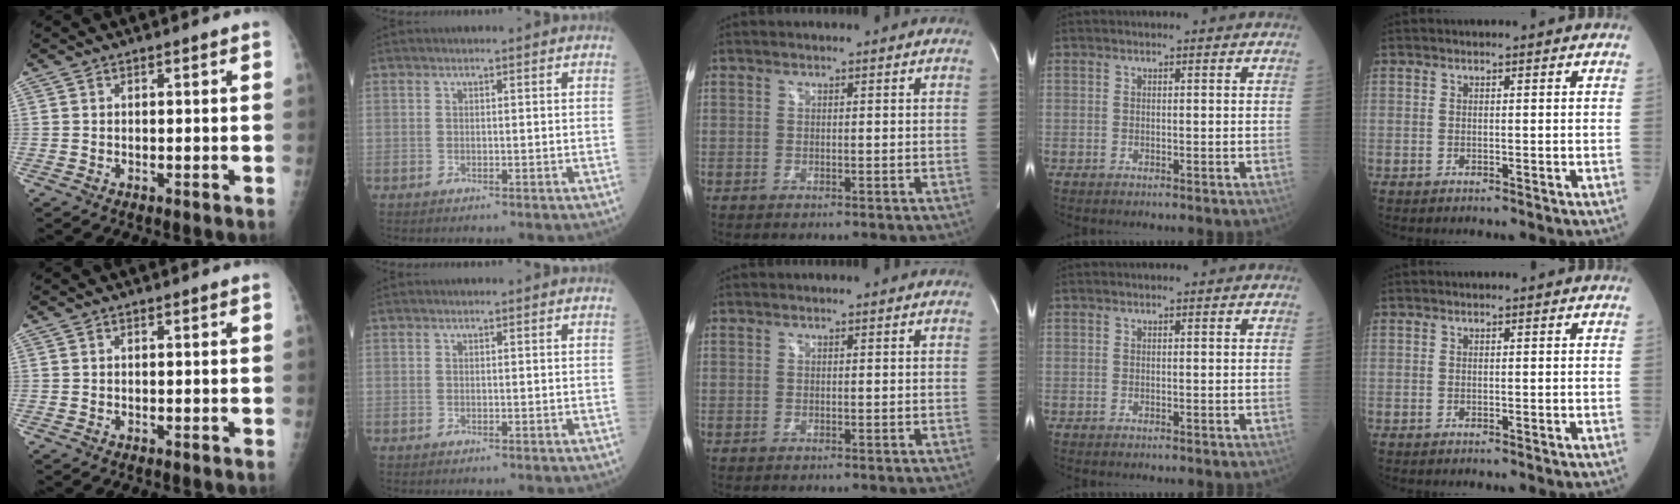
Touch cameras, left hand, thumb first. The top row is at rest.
{}